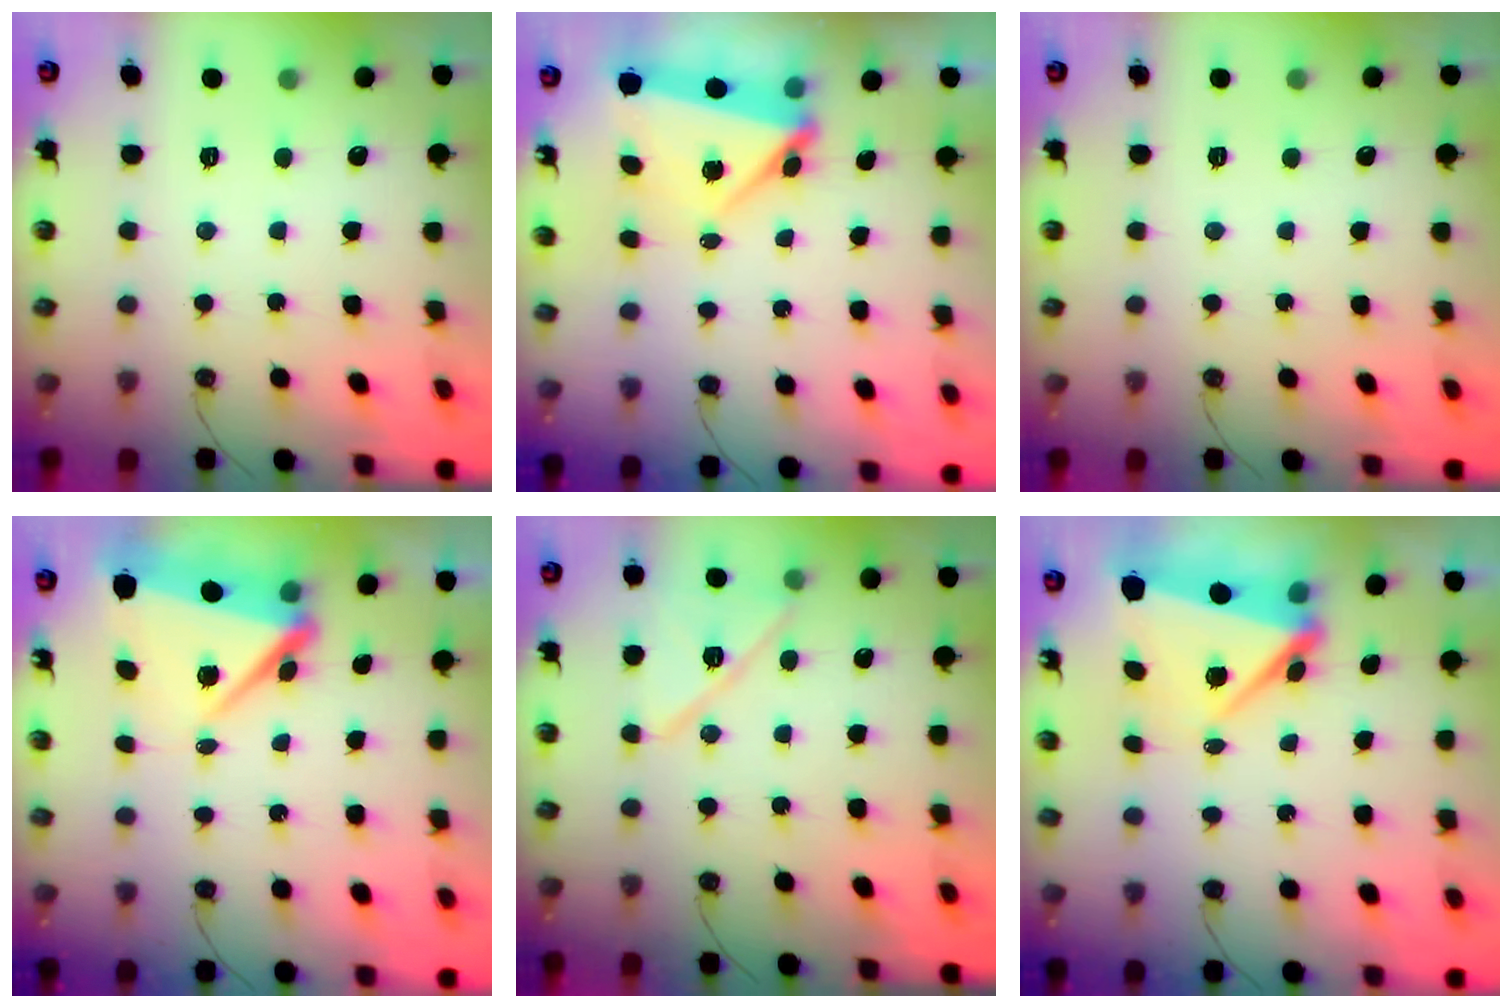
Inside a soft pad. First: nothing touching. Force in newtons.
{"total": 10.5, "press": 4.6, "slide": 9.4}
{"total": 0.0}
{"total": 7.1, "press": 7.0, "slide": 0.8}
{"total": 11.9, "press": 11.9, "slide": 0.6}
{"total": 6.0, "press": 6.0, "slide": 0.6}